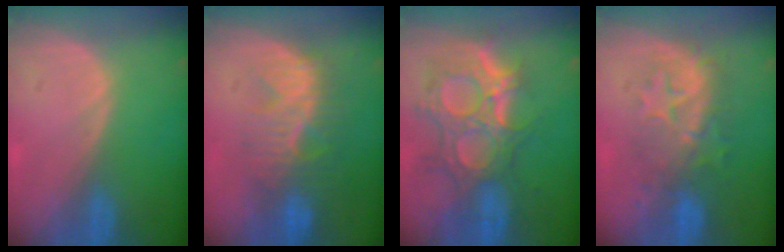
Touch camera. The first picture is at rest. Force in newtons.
{"total": 9.3, "press": 8.4, "slide": 3.9}
{"total": 12.0, "press": 10.7, "slide": 5.3}
{"total": 8.1, "press": 8.1, "slide": 0.9}